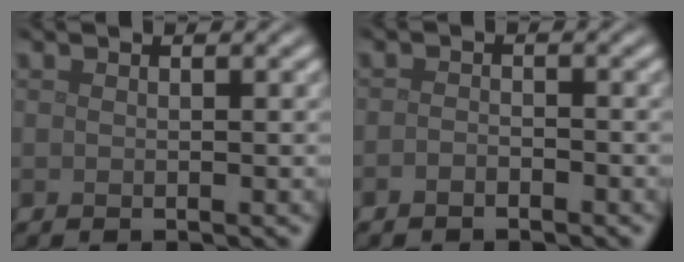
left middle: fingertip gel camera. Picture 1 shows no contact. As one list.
[{"total": 1.0, "force": [-0.7, 0.5, 0.5], "torque": [-0.010, 0.001, -0.016]}]